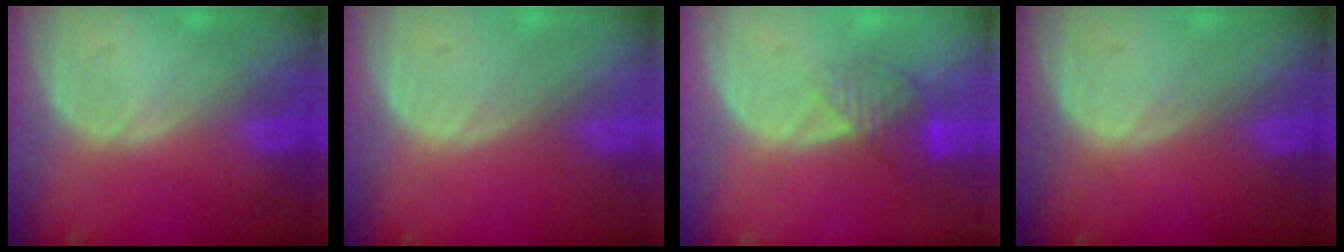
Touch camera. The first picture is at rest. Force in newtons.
{"total": 0.0}
{"total": 4.3, "press": 3.8, "slide": 2.1}
{"total": 0.0}